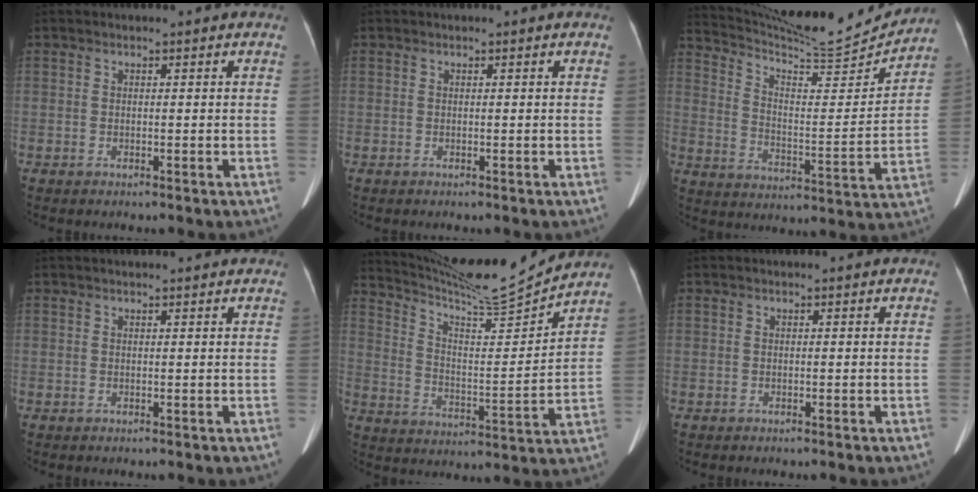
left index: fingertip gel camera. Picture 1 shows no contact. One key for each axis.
{"total": 0.0}
{"total": 18.0, "fx": 17.5, "fy": 0.2, "fz": 4.2, "tx": -0.085, "ty": -0.044, "tz": 0.262}
{"total": 2.4, "fx": 2.2, "fy": 0.2, "fz": 0.9, "tx": -0.011, "ty": 0.018, "tz": 0.027}
{"total": 15.0, "fx": 14.4, "fy": -1.4, "fz": 4.0, "tx": -0.081, "ty": -0.026, "tz": 0.234}
{"total": 0.0}